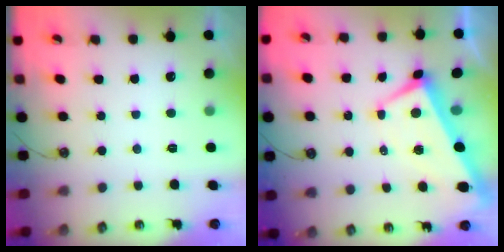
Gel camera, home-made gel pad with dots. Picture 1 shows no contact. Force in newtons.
{"total": 1.7, "press": 1.5, "slide": 0.8}